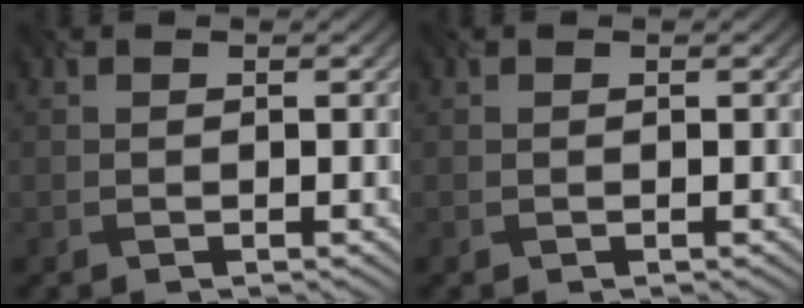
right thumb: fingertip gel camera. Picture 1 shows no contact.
{"total": 0.0}